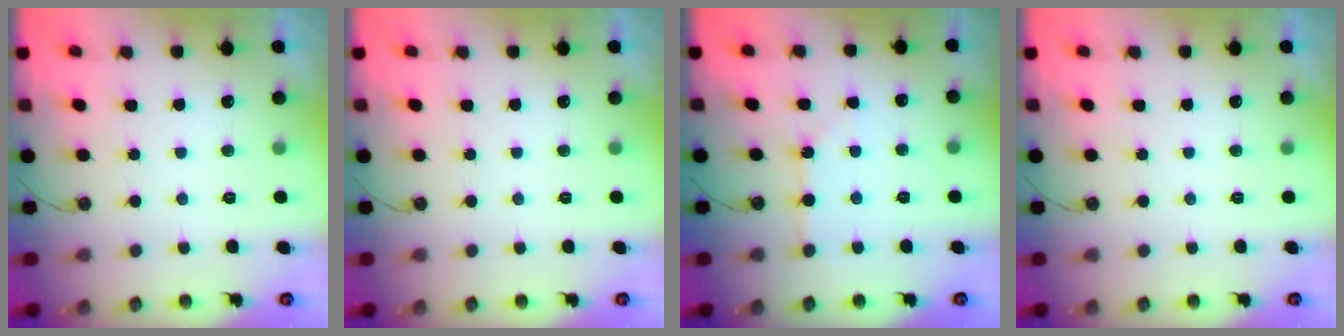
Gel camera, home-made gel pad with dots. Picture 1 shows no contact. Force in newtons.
{"total": 0.0}
{"total": 1.8, "press": 1.7, "slide": 0.3}
{"total": 0.0}